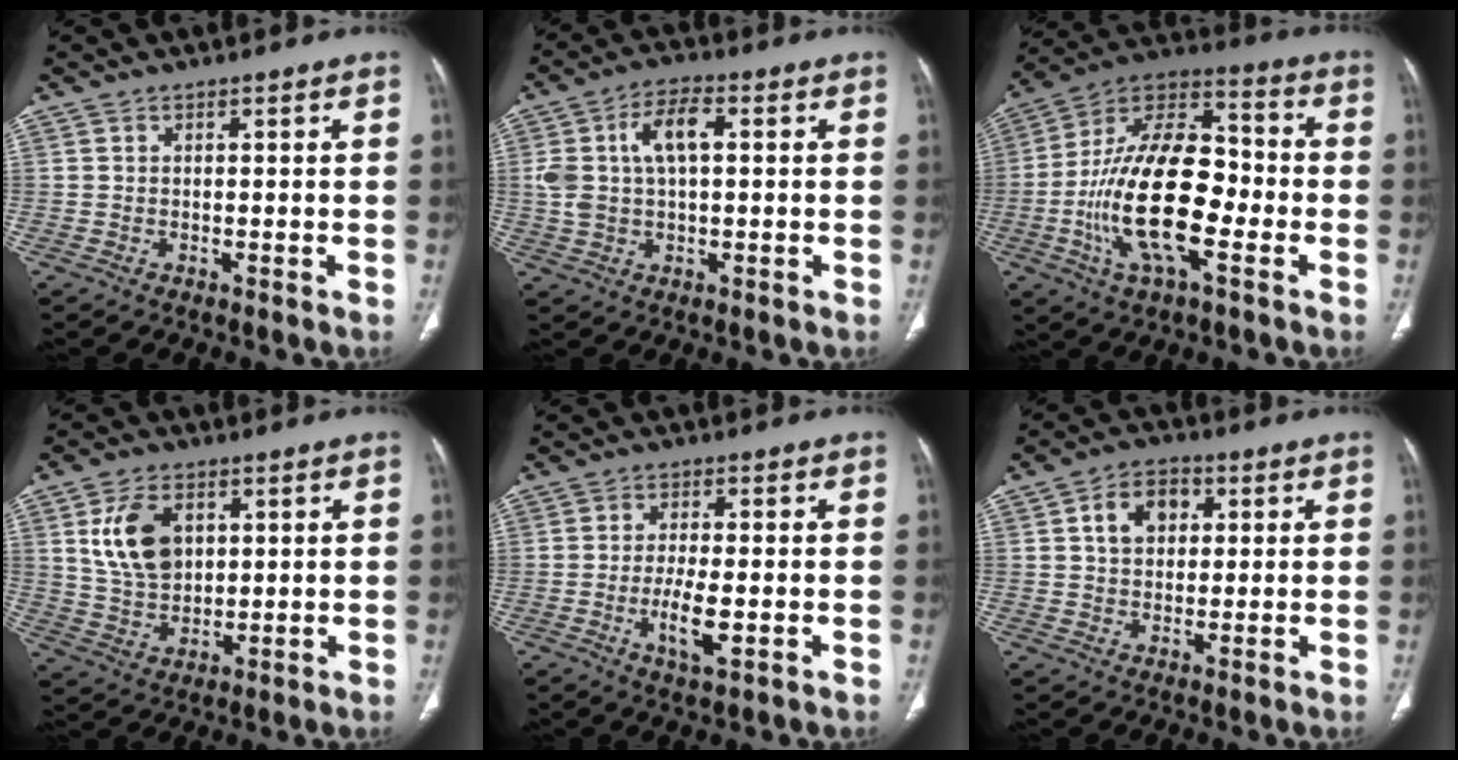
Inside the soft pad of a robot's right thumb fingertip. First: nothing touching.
{"total": 9.5, "force": [1.8, 4.9, 7.9], "torque": [-0.156, 0.019, 0.034]}
{"total": 22.2, "force": [-4.8, 10.2, 19.0], "torque": [-0.334, 0.032, -0.086]}
{"total": 10.5, "force": [3.3, 7.0, 7.1], "torque": [-0.115, -0.013, 0.070]}
{"total": 6.2, "force": [-1.5, 1.9, 5.7], "torque": [-0.109, -0.010, -0.026]}
{"total": 7.4, "force": [2.0, 5.4, 4.6], "torque": [-0.050, 0.005, 0.027]}